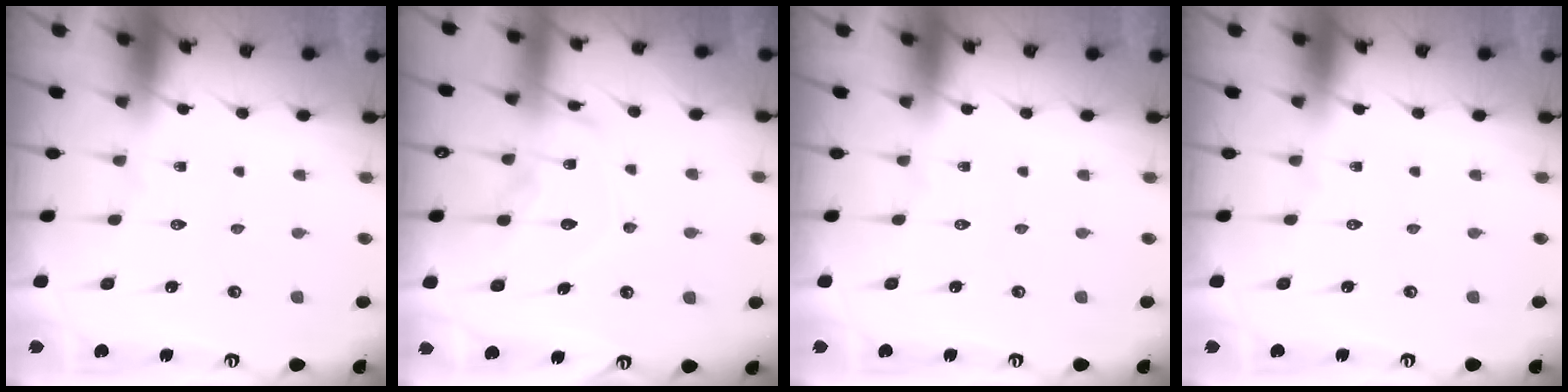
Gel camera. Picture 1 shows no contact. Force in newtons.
{"total": 14.0, "press": 13.9, "slide": 1.0}
{"total": 0.0}
{"total": 0.0}